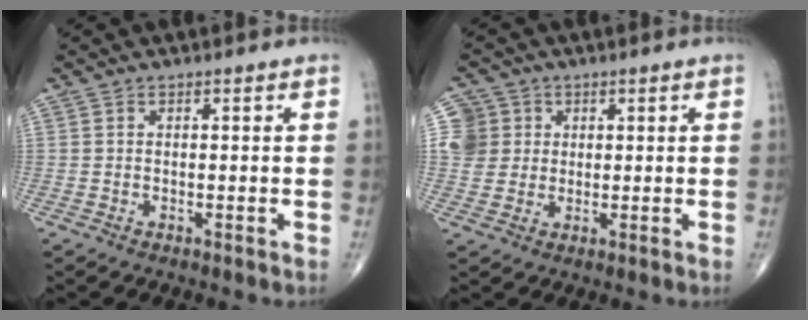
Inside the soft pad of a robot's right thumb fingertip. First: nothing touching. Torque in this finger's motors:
{"motor_torque": [0.06, -0.13, 0.13, 0.10, 0.00]}